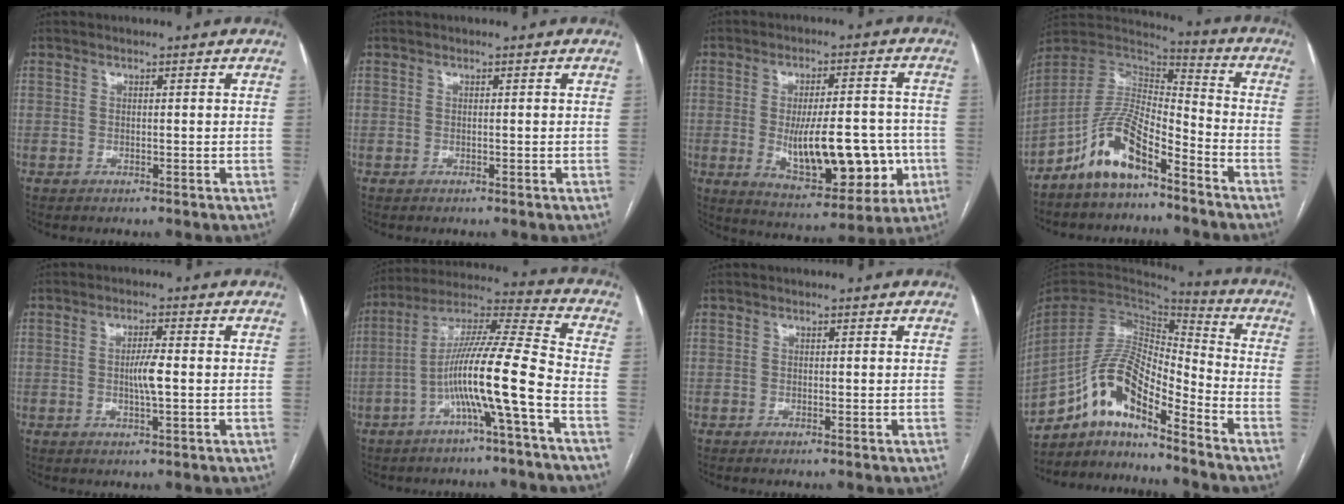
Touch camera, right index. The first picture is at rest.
{"total": 0.0}
{"total": 16.1, "force": [-2.8, 5.7, 14.8], "torque": [-0.218, 0.004, -0.027]}
{"total": 11.3, "force": [-7.5, 3.7, 7.6], "torque": [-0.157, 0.024, -0.142]}
{"total": 3.6, "force": [-0.3, 0.3, 3.6], "torque": [-0.065, -0.002, -0.004]}
{"total": 13.7, "force": [-4.8, -0.7, 12.8], "torque": [-0.231, 0.020, -0.091]}
{"total": 0.0}
{"total": 14.4, "force": [-10.1, 3.4, 9.7], "torque": [-0.184, 0.026, -0.180]}